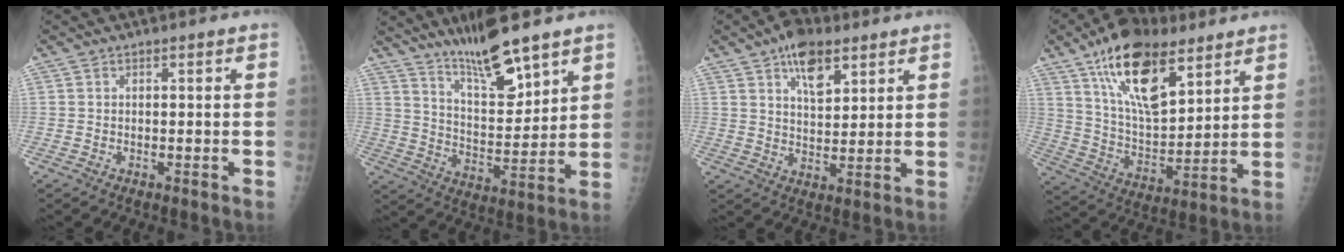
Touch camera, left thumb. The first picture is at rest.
{"total": 12.7, "force": [9.7, 2.6, 7.7], "torque": [-0.115, -0.069, 0.178]}
{"total": 9.1, "force": [5.3, 4.6, 5.9], "torque": [-0.075, -0.022, 0.087]}
{"total": 19.6, "force": [11.5, 8.7, 13.3], "torque": [-0.198, -0.053, 0.207]}